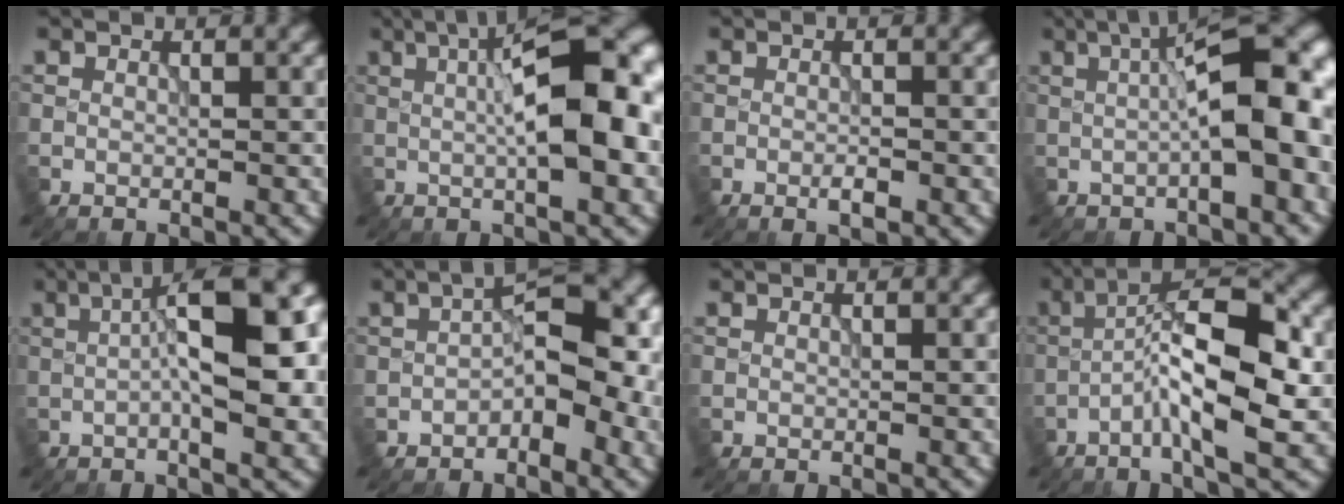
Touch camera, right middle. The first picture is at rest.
{"total": 11.2, "force": [1.2, 3.3, 10.7], "torque": [-0.140, 0.016, 0.011]}
{"total": 1.2, "force": [-0.6, 0.3, 0.9], "torque": [-0.017, -0.002, -0.011]}
{"total": 8.2, "force": [0.5, 2.2, 7.9], "torque": [-0.105, 0.011, 0.001]}
{"total": 10.9, "force": [0.9, 3.3, 10.3], "torque": [-0.144, 0.014, 0.006]}
{"total": 5.0, "force": [-1.0, 2.4, 4.3], "torque": [-0.055, 0.010, -0.025]}
{"total": 0.0}
{"total": 8.8, "force": [-2.1, 2.3, 8.2], "torque": [-0.132, 0.023, -0.046]}